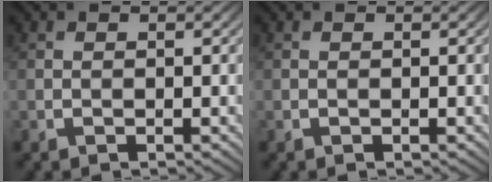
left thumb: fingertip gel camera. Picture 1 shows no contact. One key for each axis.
{"total": 0.0}